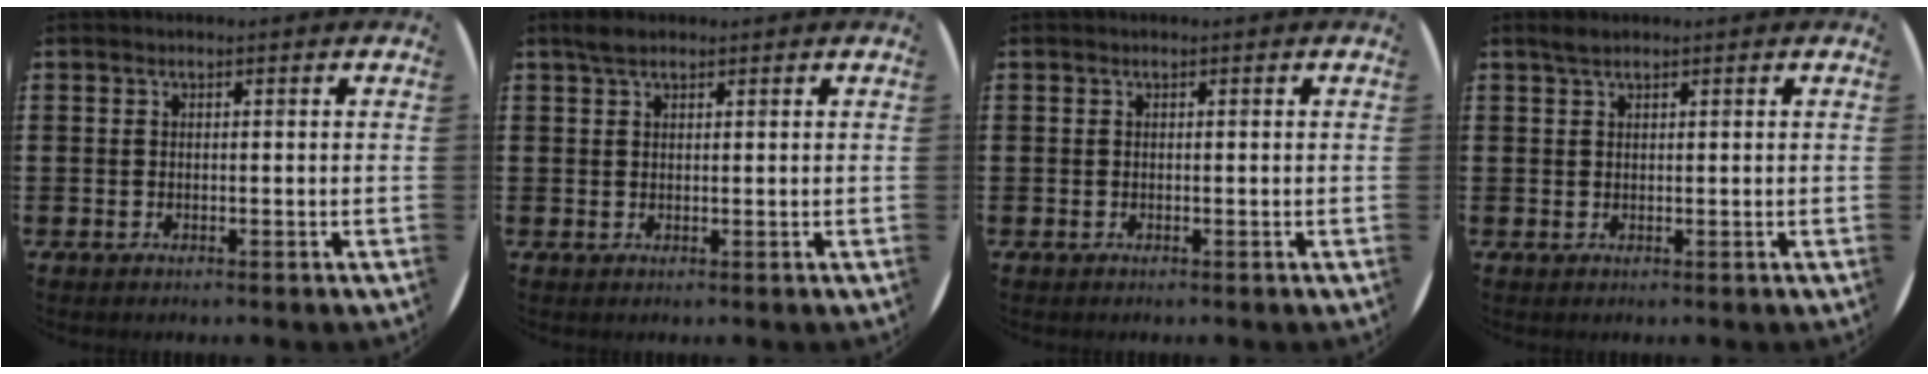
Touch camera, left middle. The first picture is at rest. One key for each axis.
{"total": 2.0, "fx": 1.5, "fy": 0.9, "fz": 0.8, "tx": -0.011, "ty": 0.002, "tz": 0.027}
{"total": 0.0}
{"total": 1.1, "fx": 1.0, "fy": 0.2, "fz": 0.4, "tx": -0.009, "ty": 0.002, "tz": 0.019}